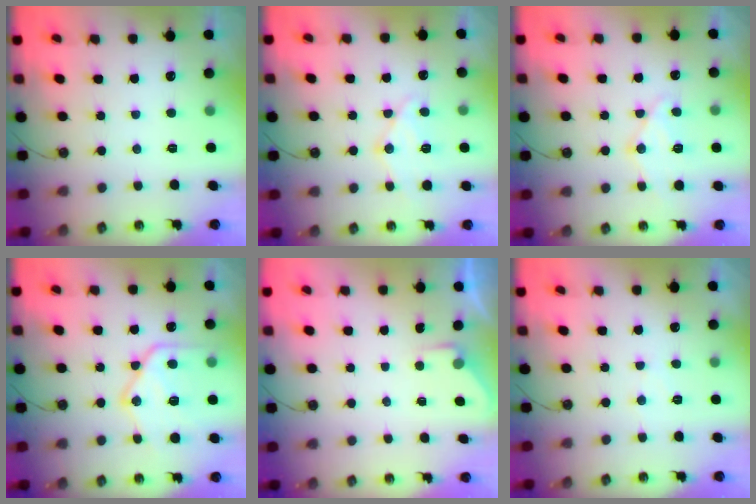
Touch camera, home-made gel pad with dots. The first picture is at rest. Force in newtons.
{"total": 12.4, "press": 12.3, "slide": 1.3}
{"total": 12.4, "press": 12.3, "slide": 1.3}
{"total": 19.0, "press": 18.9, "slide": 1.9}
{"total": 2.4, "press": 2.4, "slide": 0.4}
{"total": 4.3, "press": 4.2, "slide": 0.9}